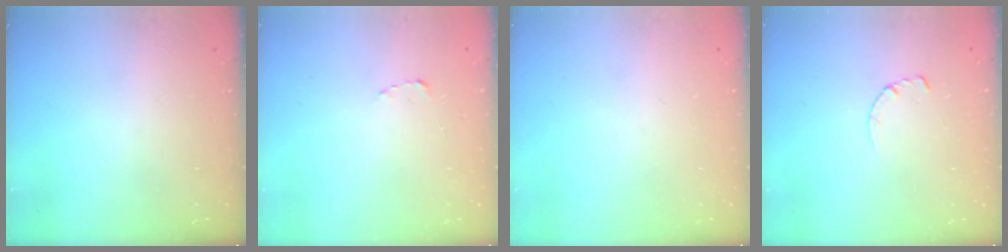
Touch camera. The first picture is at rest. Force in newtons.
{"total": 1.8, "press": 1.7, "slide": 0.3}
{"total": 0.0}
{"total": 2.8, "press": 2.8, "slide": 0.4}